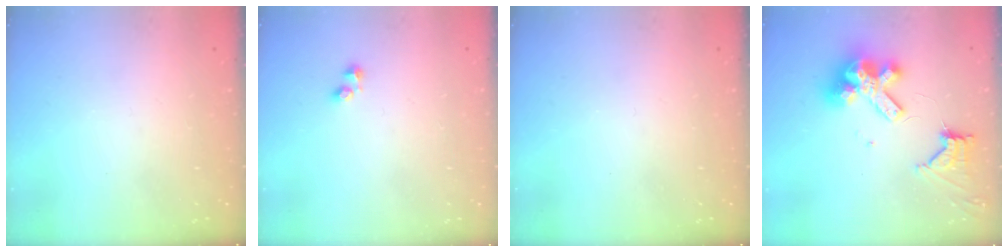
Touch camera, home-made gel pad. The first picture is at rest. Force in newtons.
{"total": 1.9, "press": 1.9, "slide": 0.5}
{"total": 0.0}
{"total": 14.3, "press": 14.2, "slide": 1.7}